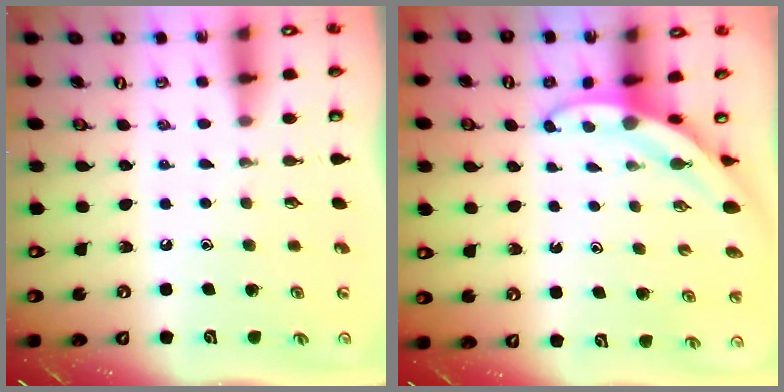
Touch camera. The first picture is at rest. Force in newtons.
{"total": 3.8, "press": 3.8, "slide": 0.2}